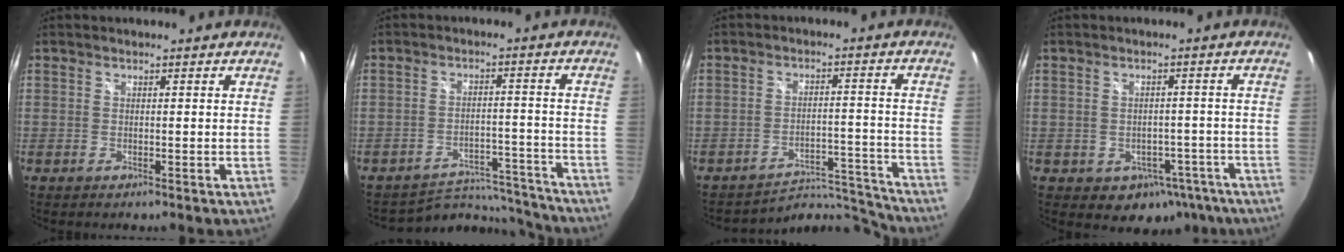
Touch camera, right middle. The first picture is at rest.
{"total": 12.6, "force": [-12.2, 2.8, 1.2], "torque": [-0.027, 0.024, -0.165]}
{"total": 9.5, "force": [-9.4, 0.9, -0.7], "torque": [0.005, 0.030, -0.135]}
{"total": 8.5, "force": [-4.7, 6.4, 3.1], "torque": [-0.062, 0.019, -0.032]}